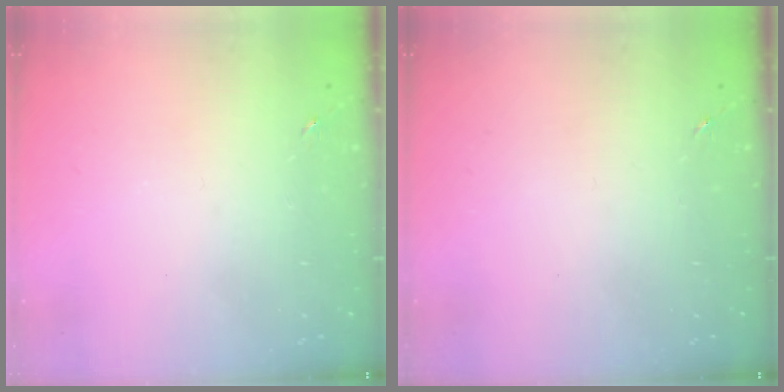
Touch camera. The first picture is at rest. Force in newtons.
{"total": 0.0}